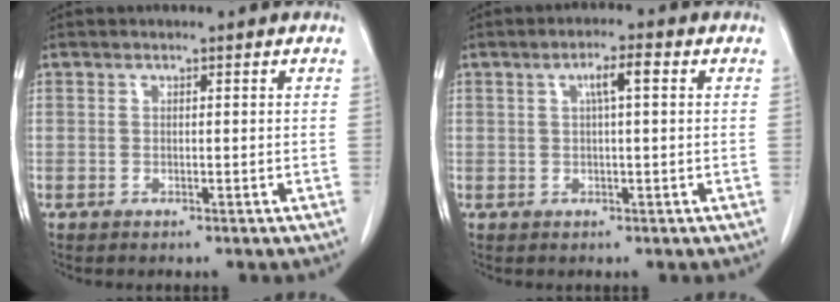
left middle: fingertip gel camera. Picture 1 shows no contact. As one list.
[{"total": 3.1, "force": [0.8, 0.4, 3.0], "torque": [-0.052, 0.009, 0.014]}]